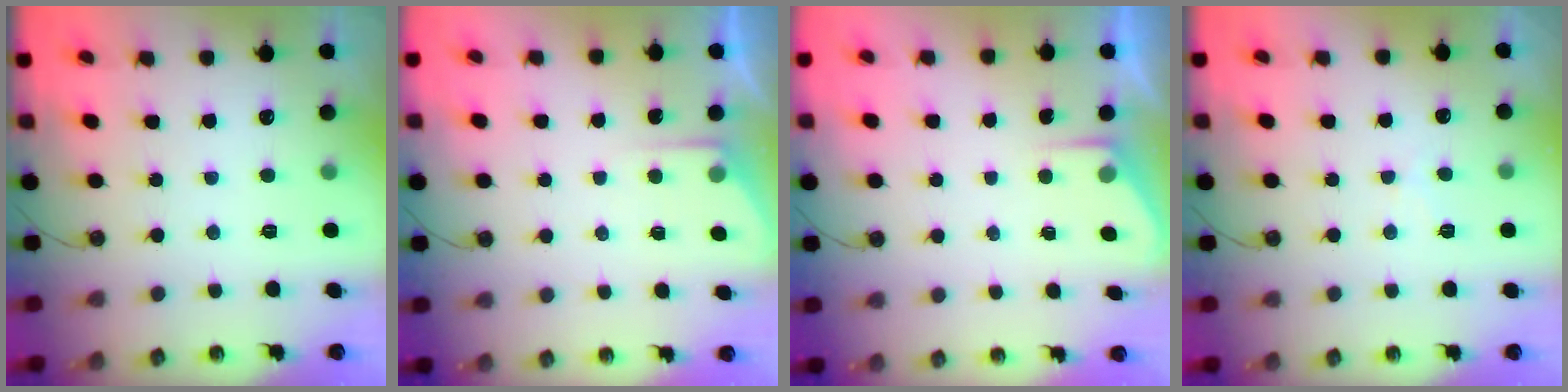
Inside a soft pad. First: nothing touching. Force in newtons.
{"total": 4.4, "press": 4.4, "slide": 0.4}
{"total": 2.6, "press": 2.5, "slide": 0.4}
{"total": 6.5, "press": 6.4, "slide": 0.7}